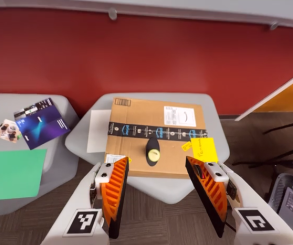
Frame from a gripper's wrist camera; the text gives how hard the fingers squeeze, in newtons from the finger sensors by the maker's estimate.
{"total": 0.0}